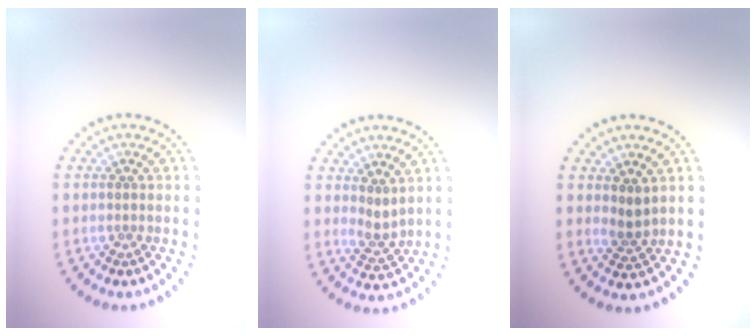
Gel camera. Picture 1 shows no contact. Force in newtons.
{"total": 1.6, "press": 1.3, "slide": 1.1}
{"total": 1.6, "press": 1.3, "slide": 1.0}